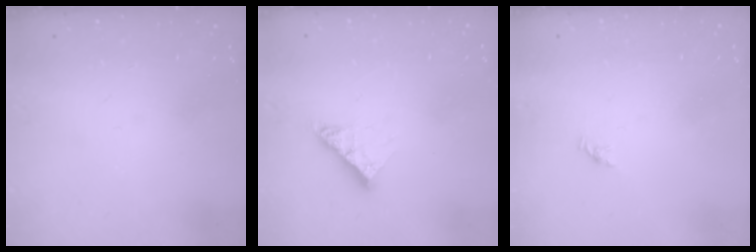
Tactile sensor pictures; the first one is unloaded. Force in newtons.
{"total": 7.6, "press": 7.6, "slide": 0.7}
{"total": 0.5, "press": 0.3, "slide": 0.4}